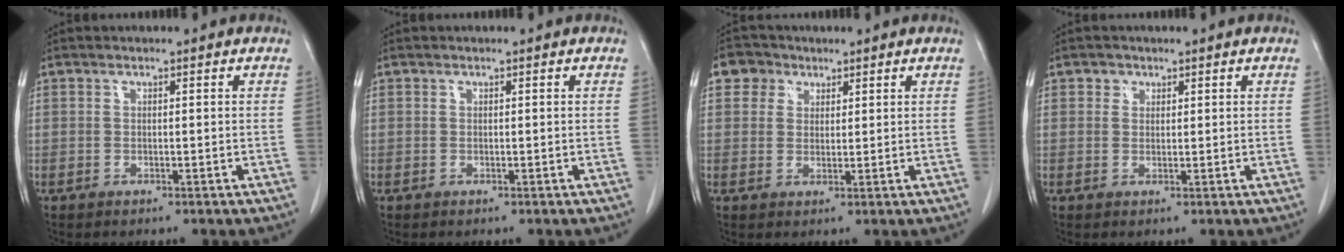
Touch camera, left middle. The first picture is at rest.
{"total": 0.0}
{"total": 4.1, "force": [2.2, 3.5, 0.6], "torque": [-0.012, 0.012, 0.038]}
{"total": 1.4, "force": [0.8, 1.2, 0.2], "torque": [0.006, -0.003, 0.007]}